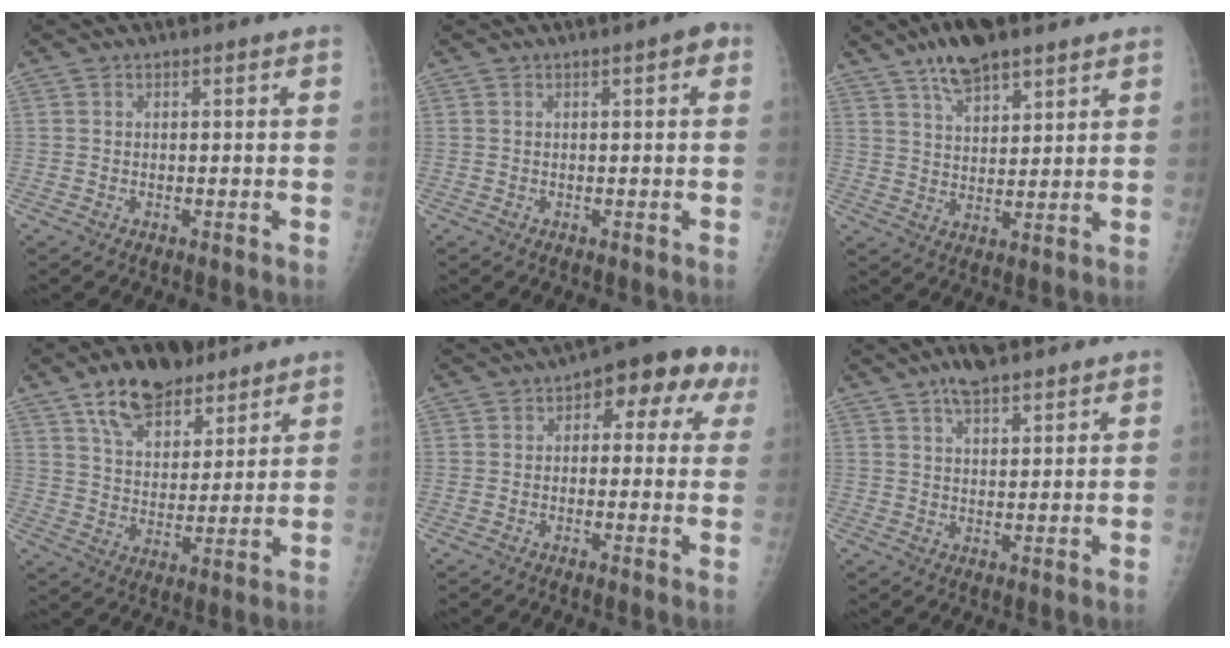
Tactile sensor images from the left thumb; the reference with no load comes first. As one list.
[{"total": 2.0, "force": [0.6, 0.7, 1.8], "torque": [-0.023, 0.003, 0.003]}, {"total": 9.7, "force": [6.9, 3.7, 5.7], "torque": [-0.080, -0.028, 0.123]}, {"total": 13.7, "force": [8.9, 7.6, 7.1], "torque": [-0.081, -0.037, 0.154]}, {"total": 9.8, "force": [3.5, 5.4, 7.4], "torque": [-0.043, 0.027, 0.033]}, {"total": 6.7, "force": [4.8, 2.5, 3.9], "torque": [-0.053, -0.014, 0.082]}]